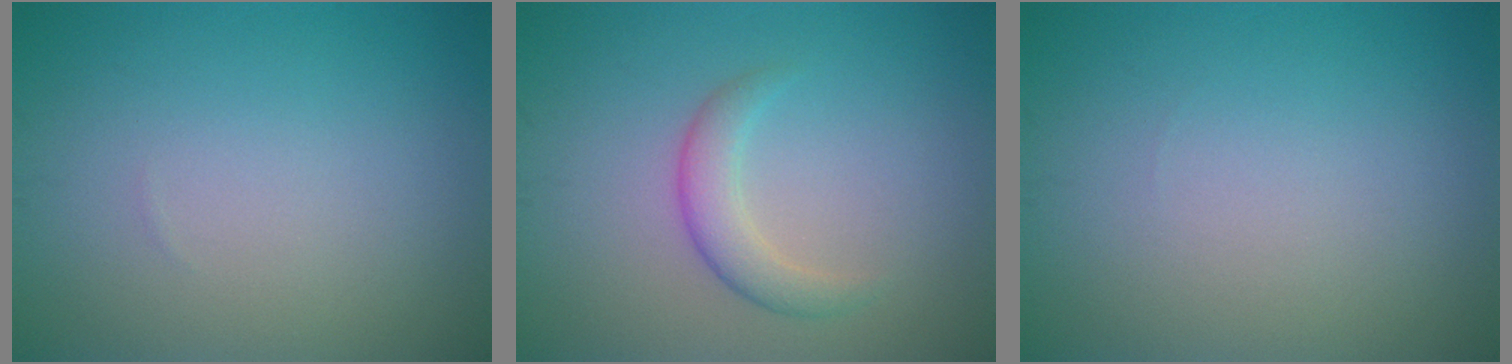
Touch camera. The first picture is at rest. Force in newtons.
{"total": 2.5, "press": 2.5, "slide": 0.0}
{"total": 0.0}